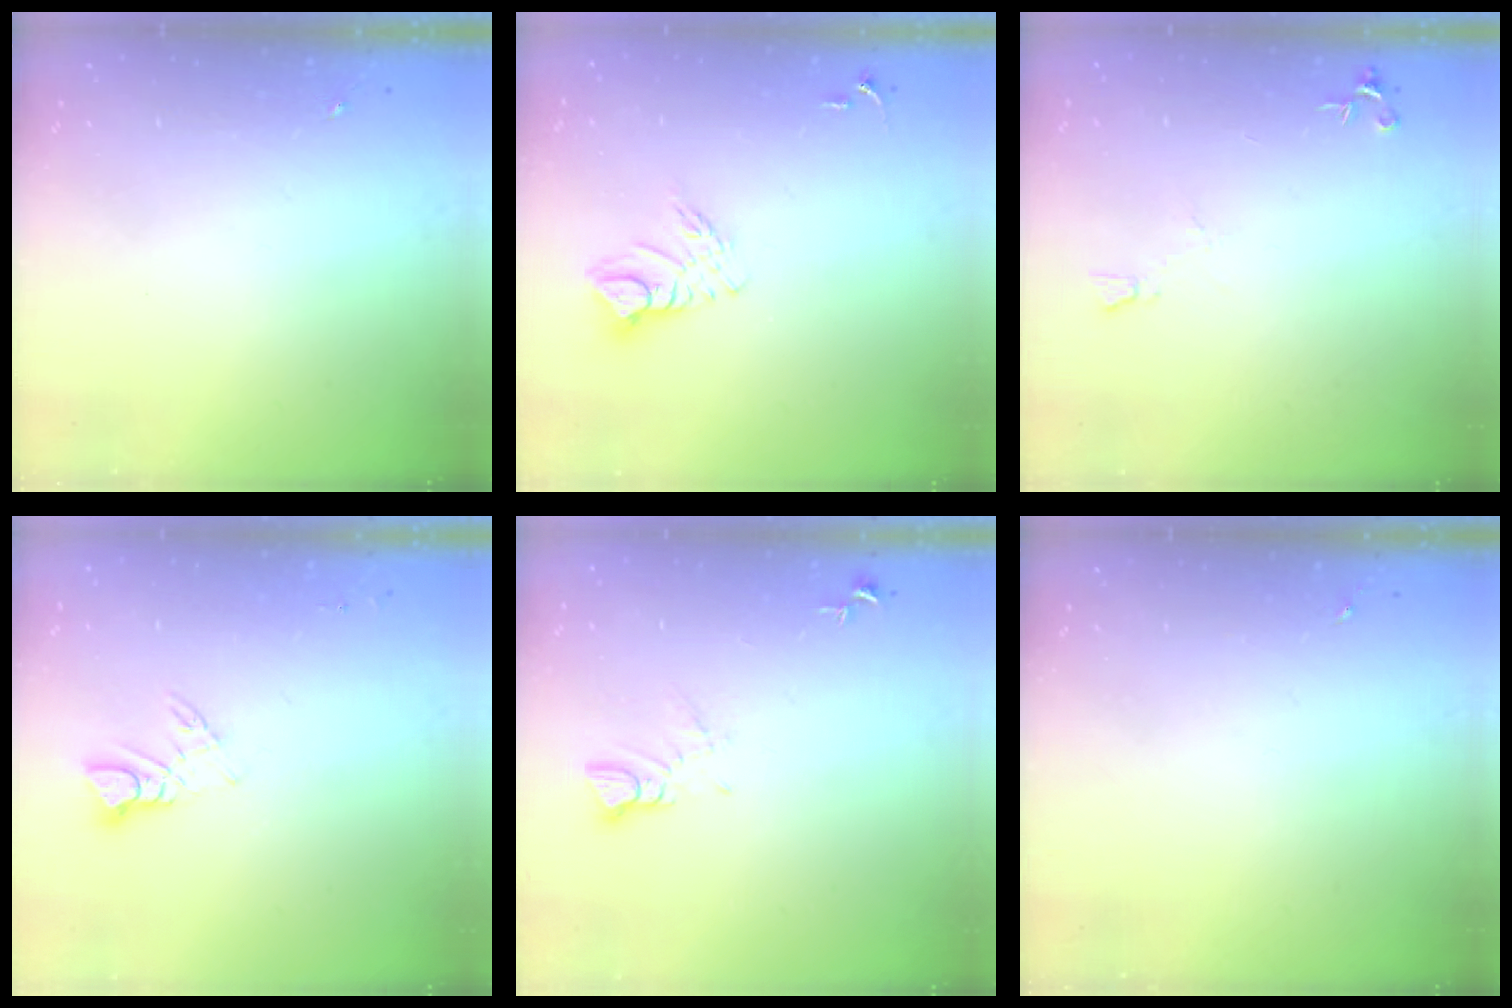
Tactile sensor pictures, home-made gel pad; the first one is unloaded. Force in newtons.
{"total": 9.3, "press": 9.3, "slide": 0.9}
{"total": 4.4, "press": 4.3, "slide": 0.9}
{"total": 5.0, "press": 5.0, "slide": 0.3}
{"total": 3.5, "press": 3.5, "slide": 0.3}
{"total": 0.0}